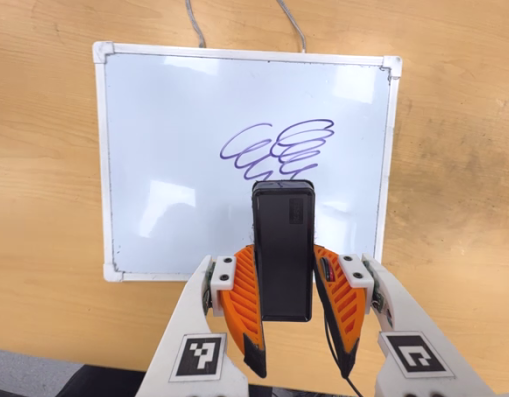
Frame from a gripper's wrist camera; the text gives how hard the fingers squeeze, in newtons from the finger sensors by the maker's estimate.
{"total": 4.2, "left": 3.0, "right": 5.5}